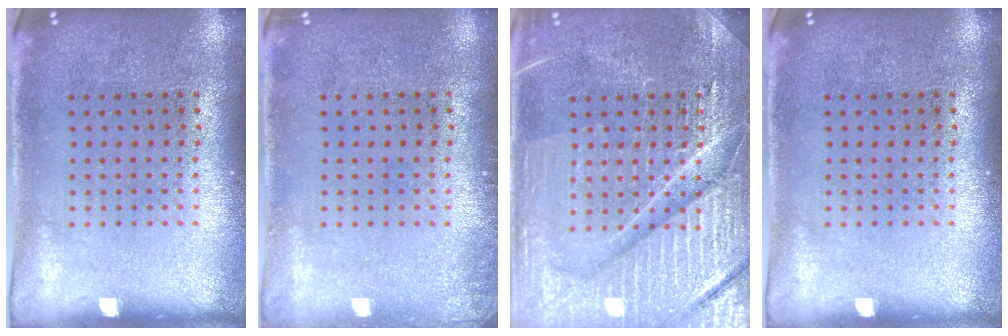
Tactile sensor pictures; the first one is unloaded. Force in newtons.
{"total": 0.7, "press": 0.6, "slide": 0.2}
{"total": 7.5, "press": 7.4, "slide": 0.9}
{"total": 0.0}